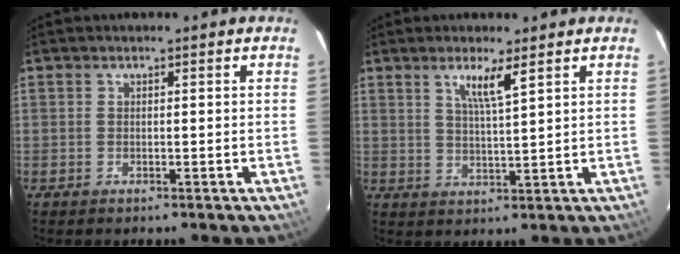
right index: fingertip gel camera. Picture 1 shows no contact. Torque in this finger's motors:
{"motor_torque": [0.03, 0.06, 0.11, 0.04]}